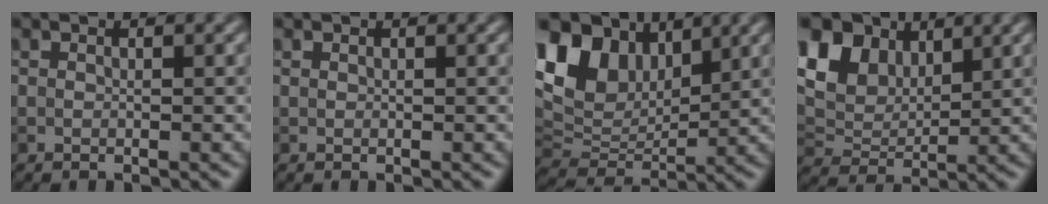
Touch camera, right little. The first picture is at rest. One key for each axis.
{"total": 0.0}
{"total": 11.4, "fx": 5.4, "fy": 7.2, "fz": 6.9, "tx": -0.154, "ty": 0.020, "tz": 0.097}
{"total": 9.9, "fx": 5.2, "fy": 6.4, "fz": 5.4, "tx": -0.128, "ty": 0.025, "tz": 0.081}